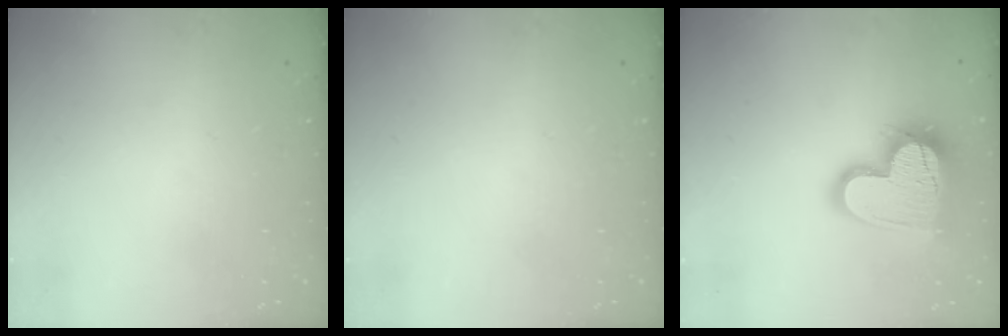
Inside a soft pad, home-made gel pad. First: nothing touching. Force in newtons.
{"total": 0.0}
{"total": 18.7, "press": 18.6, "slide": 1.4}